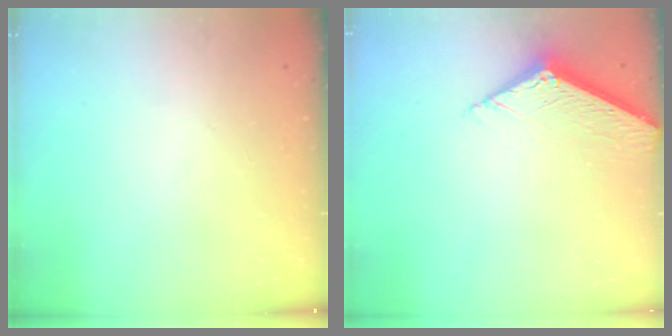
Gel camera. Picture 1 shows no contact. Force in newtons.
{"total": 7.9, "press": 7.9, "slide": 0.4}